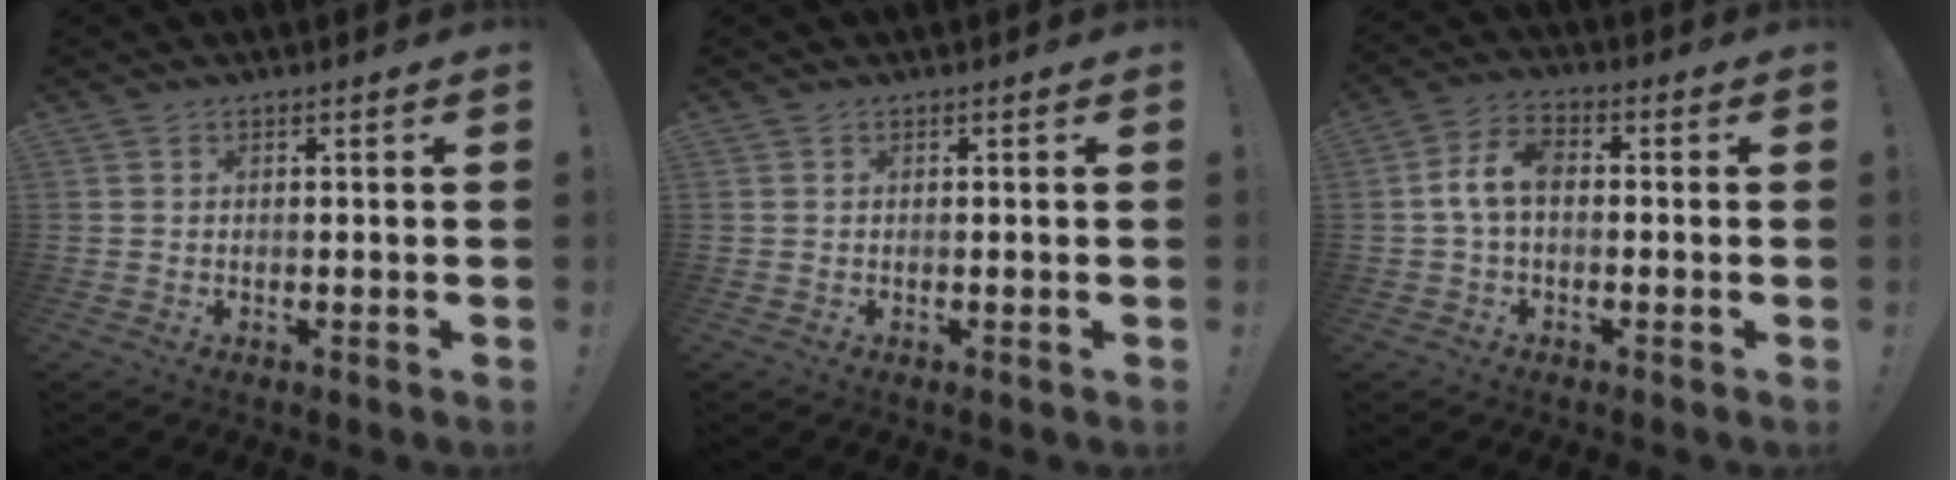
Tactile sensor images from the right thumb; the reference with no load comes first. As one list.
[{"total": 0.0}, {"total": 7.8, "force": [-0.3, 4.4, 6.4], "torque": [-0.136, 0.013, -0.003]}]